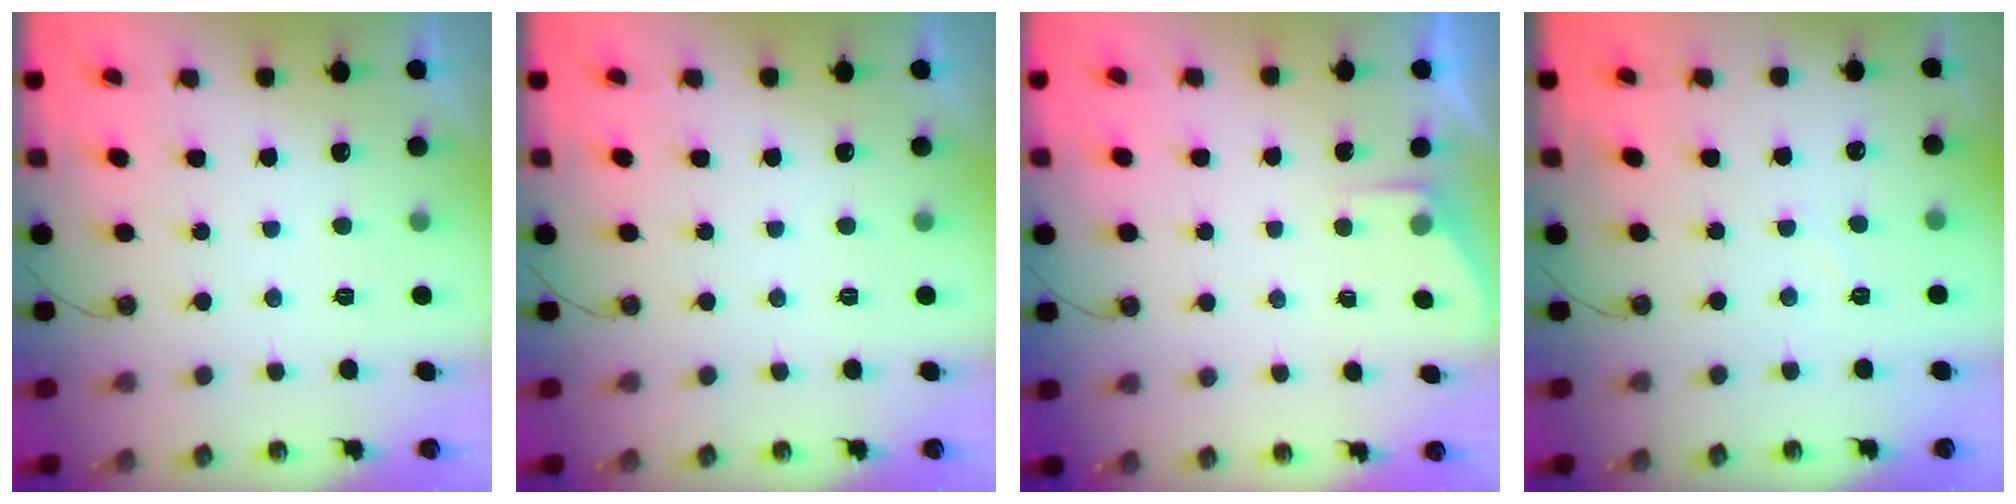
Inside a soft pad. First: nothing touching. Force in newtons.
{"total": 0.0}
{"total": 2.4, "press": 2.4, "slide": 0.4}
{"total": 2.7, "press": 2.7, "slide": 0.4}